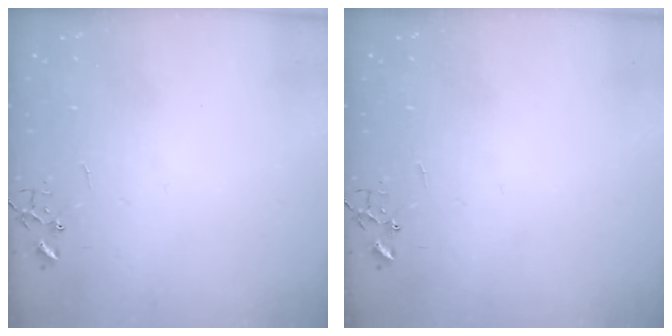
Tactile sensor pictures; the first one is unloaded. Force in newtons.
{"total": 0.0}